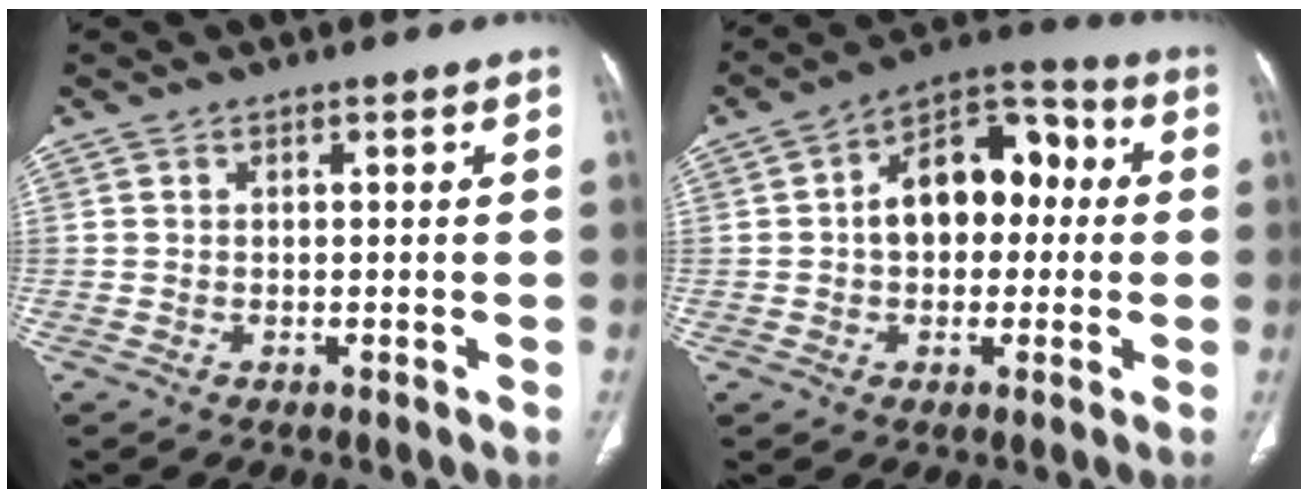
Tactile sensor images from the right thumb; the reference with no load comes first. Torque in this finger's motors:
{"motor_torque": [0.19, 2.19, 1.31, -0.13, 0.10]}